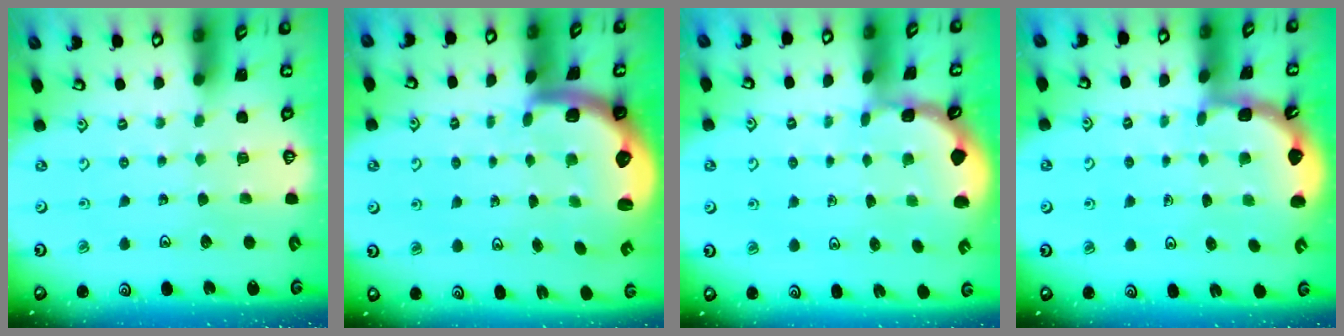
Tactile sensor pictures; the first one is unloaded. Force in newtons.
{"total": 2.8, "press": 2.5, "slide": 1.4}
{"total": 1.1, "press": 1.1, "slide": 0.1}
{"total": 1.9, "press": 1.9, "slide": 0.2}